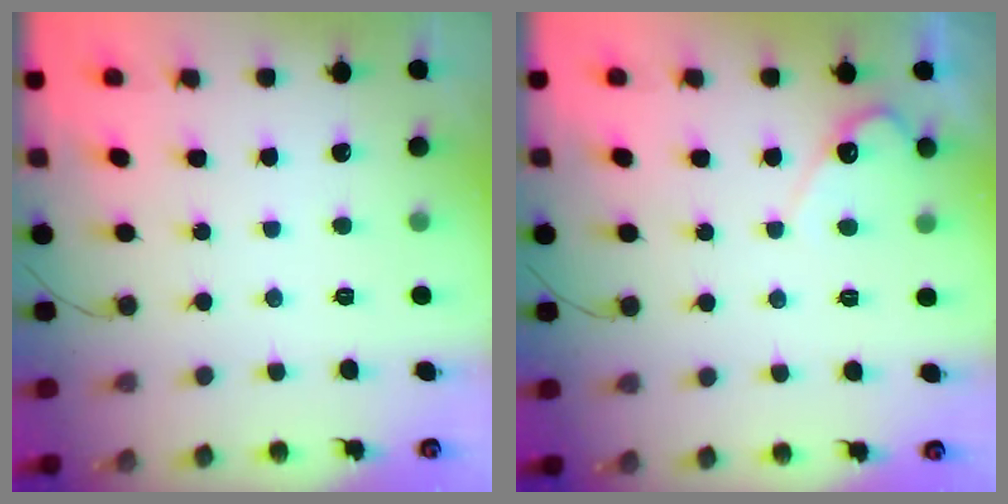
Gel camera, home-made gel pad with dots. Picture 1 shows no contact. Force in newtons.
{"total": 4.6, "press": 4.6, "slide": 0.4}